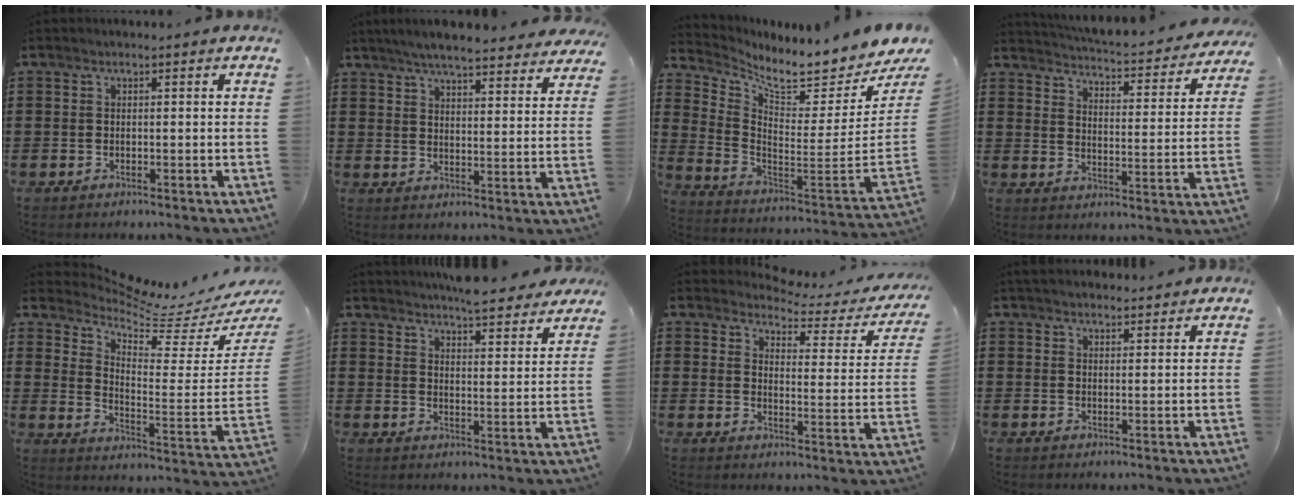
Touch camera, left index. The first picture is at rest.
{"total": 5.6, "force": [5.3, 0.0, 1.9], "torque": [-0.057, -0.024, 0.093]}
{"total": 6.7, "force": [6.0, 0.1, 3.0], "torque": [-0.080, -0.072, 0.095]}
{"total": 4.1, "force": [4.0, -0.1, 0.9], "torque": [-0.034, -0.039, 0.060]}
{"total": 4.8, "force": [4.4, 0.7, 1.8], "torque": [-0.048, -0.054, 0.065]}
{"total": 5.3, "force": [5.2, -0.4, 1.0], "torque": [-0.034, -0.035, 0.091]}
{"total": 3.1, "force": [3.0, 0.4, 0.9], "torque": [-0.033, -0.025, 0.043]}
{"total": 2.6, "force": [2.5, 0.3, 0.1], "torque": [-0.008, -0.001, 0.049]}